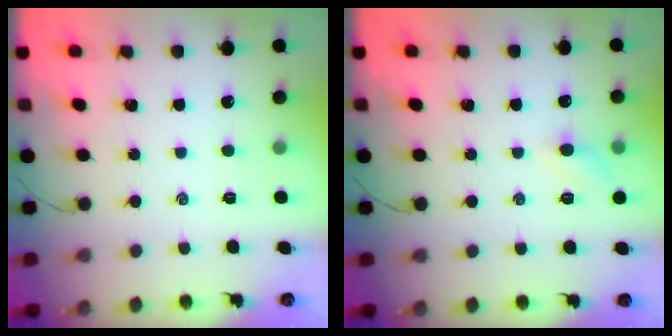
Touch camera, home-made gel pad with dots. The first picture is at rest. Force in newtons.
{"total": 4.5, "press": 4.3, "slide": 1.2}